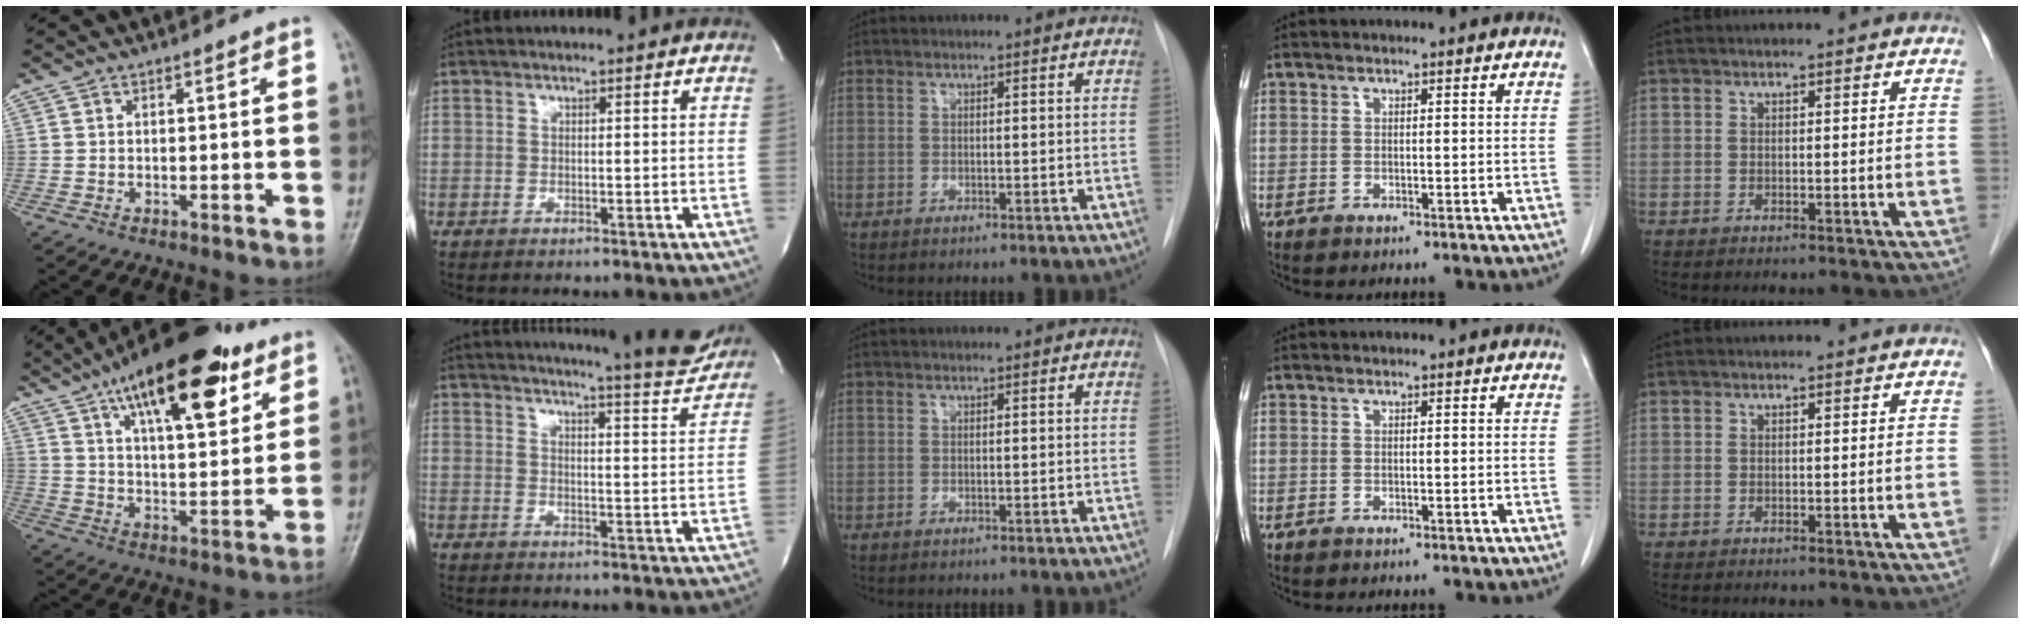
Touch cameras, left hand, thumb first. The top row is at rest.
{"thumb": {"total": 22.3, "force": [12.4, 8.6, 16.5], "torque": [-0.231, -0.031, 0.197]}, "index": {"total": 16.7, "force": [15.8, 0.9, 5.5], "torque": [-0.079, -0.058, 0.182]}}